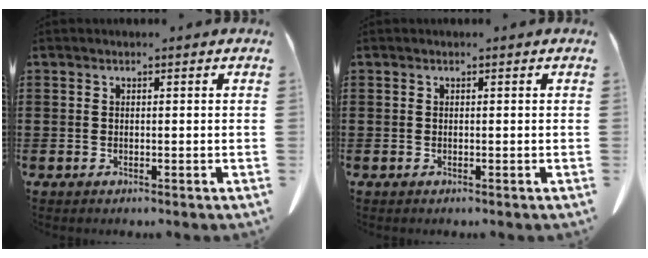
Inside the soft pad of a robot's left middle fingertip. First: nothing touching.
{"total": 0.0}